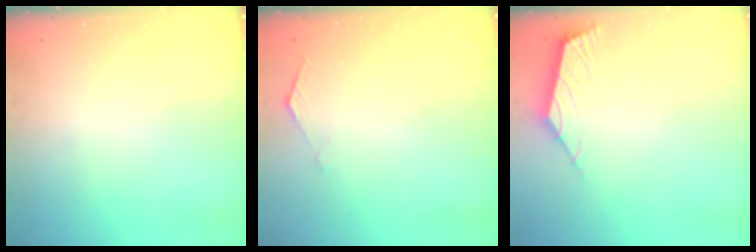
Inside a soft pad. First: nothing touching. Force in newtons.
{"total": 1.3, "press": 1.2, "slide": 0.4}
{"total": 2.9, "press": 2.8, "slide": 0.7}